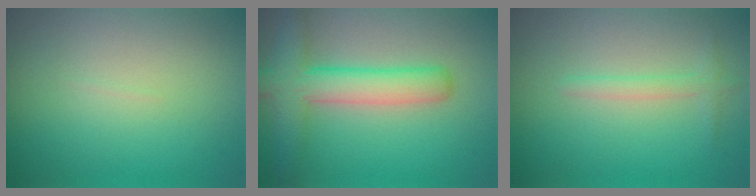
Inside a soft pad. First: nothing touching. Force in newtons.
{"total": 5.6, "press": 5.6, "slide": 0.1}
{"total": 1.4, "press": 1.4, "slide": 0.0}